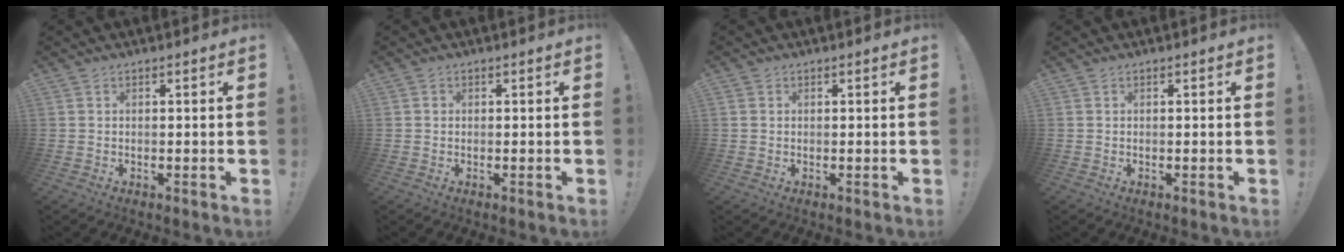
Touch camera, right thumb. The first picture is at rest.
{"total": 0.8, "force": [-0.1, 0.7, 0.3], "torque": [0.002, 0.001, -0.002]}
{"total": 0.9, "force": [0.2, 0.9, 0.0], "torque": [-0.003, 0.004, 0.005]}
{"total": 0.0}